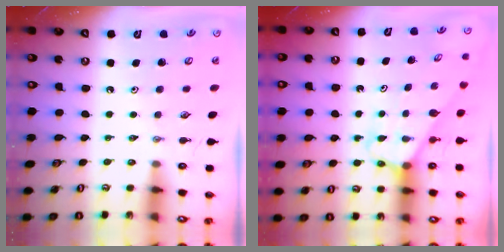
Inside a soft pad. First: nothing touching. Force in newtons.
{"total": 3.1, "press": 3.1, "slide": 0.2}